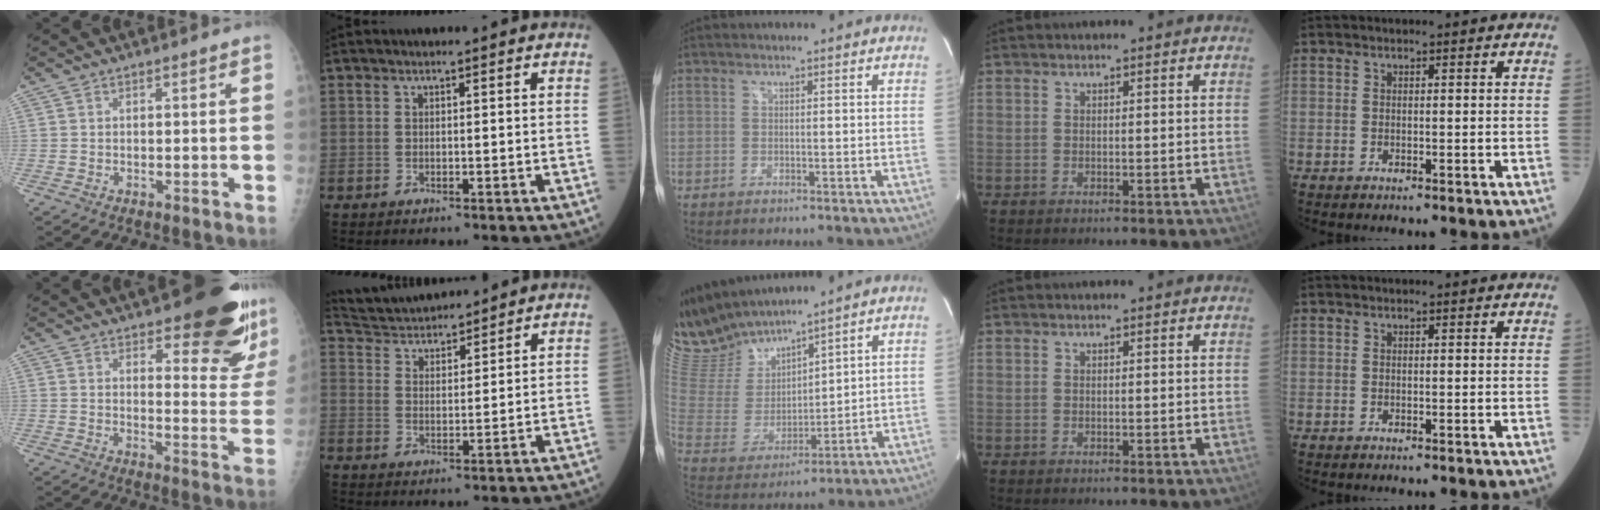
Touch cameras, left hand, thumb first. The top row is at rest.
{"thumb": {"total": 17.9, "force": [12.0, 5.7, 12.0], "torque": [-0.114, -0.086, 0.147]}, "index": {"total": 8.8, "force": [8.5, 1.0, 1.8], "torque": [-0.045, 0.024, 0.153]}, "middle": {"total": 12.3, "force": [11.7, 1.8, 3.2], "torque": [-0.087, 0.001, 0.251]}}